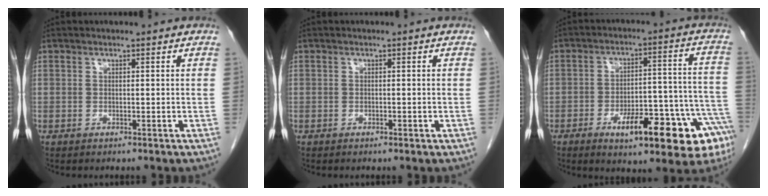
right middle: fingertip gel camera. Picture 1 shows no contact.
{"total": 0.6, "force": [-0.3, 0.1, 0.4], "torque": [-0.010, 0.000, -0.004]}
{"total": 18.1, "force": [-9.7, 4.5, 14.6], "torque": [-0.118, 0.031, -0.125]}